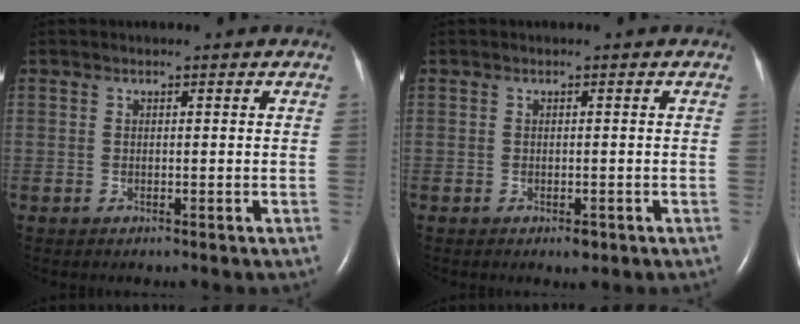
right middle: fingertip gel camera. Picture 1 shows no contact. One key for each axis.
{"total": 1.0, "fx": -0.6, "fy": 0.5, "fz": 0.7, "tx": -0.011, "ty": -0.002, "tz": -0.003}